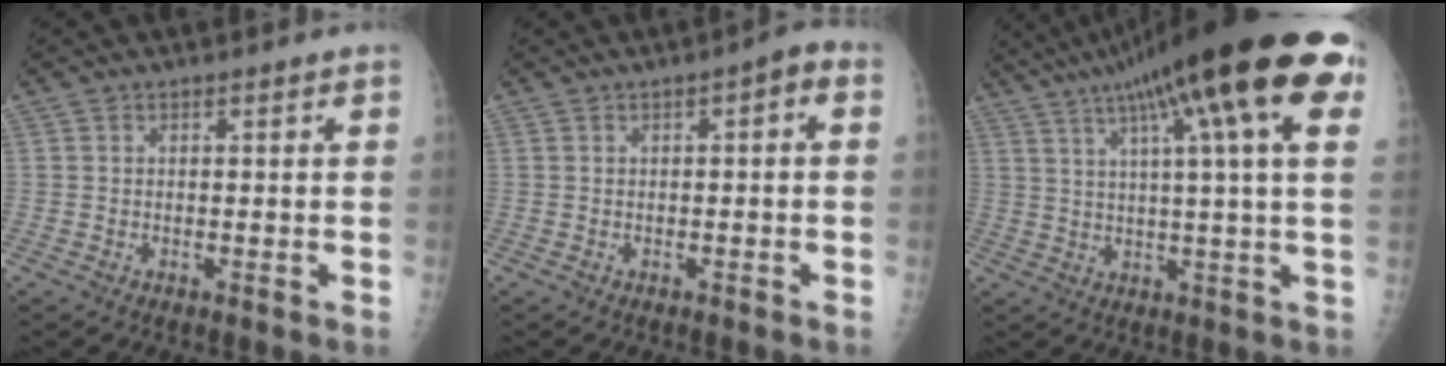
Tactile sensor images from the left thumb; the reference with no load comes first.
{"total": 2.6, "force": [0.0, 1.0, 2.4], "torque": [-0.028, 0.019, -0.007]}
{"total": 26.0, "force": [12.0, 4.4, 22.7], "torque": [-0.332, 0.021, 0.169]}